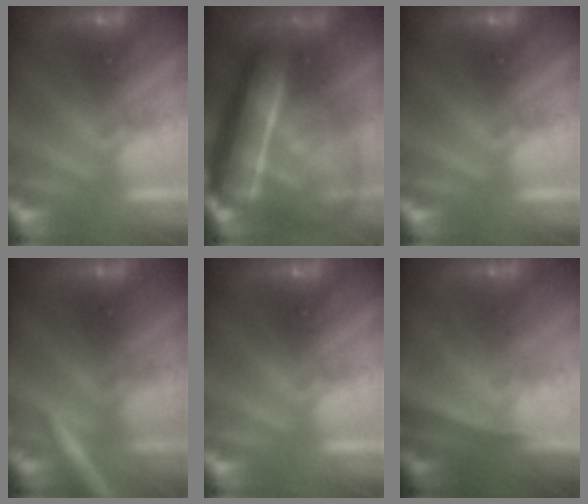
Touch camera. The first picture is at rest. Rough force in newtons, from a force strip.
{"total": 7.8}
{"total": 0.0}
{"total": 3.2}
{"total": 0.0}
{"total": 1.3}